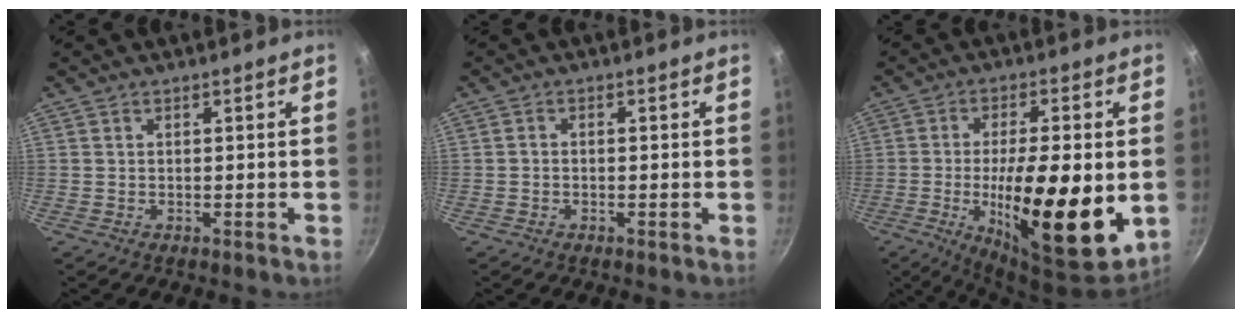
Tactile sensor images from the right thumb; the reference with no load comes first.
{"total": 0.8, "force": [-0.3, 0.6, 0.4], "torque": [-0.003, 0.002, -0.009]}
{"total": 23.0, "force": [-3.7, 7.3, 21.5], "torque": [-0.327, -0.029, -0.041]}